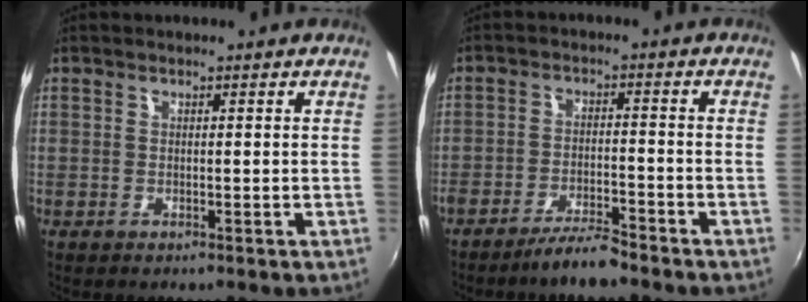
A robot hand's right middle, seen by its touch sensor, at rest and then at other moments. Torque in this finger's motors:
{"motor_torque": [0.80, -0.75, 0.32, 0.21]}